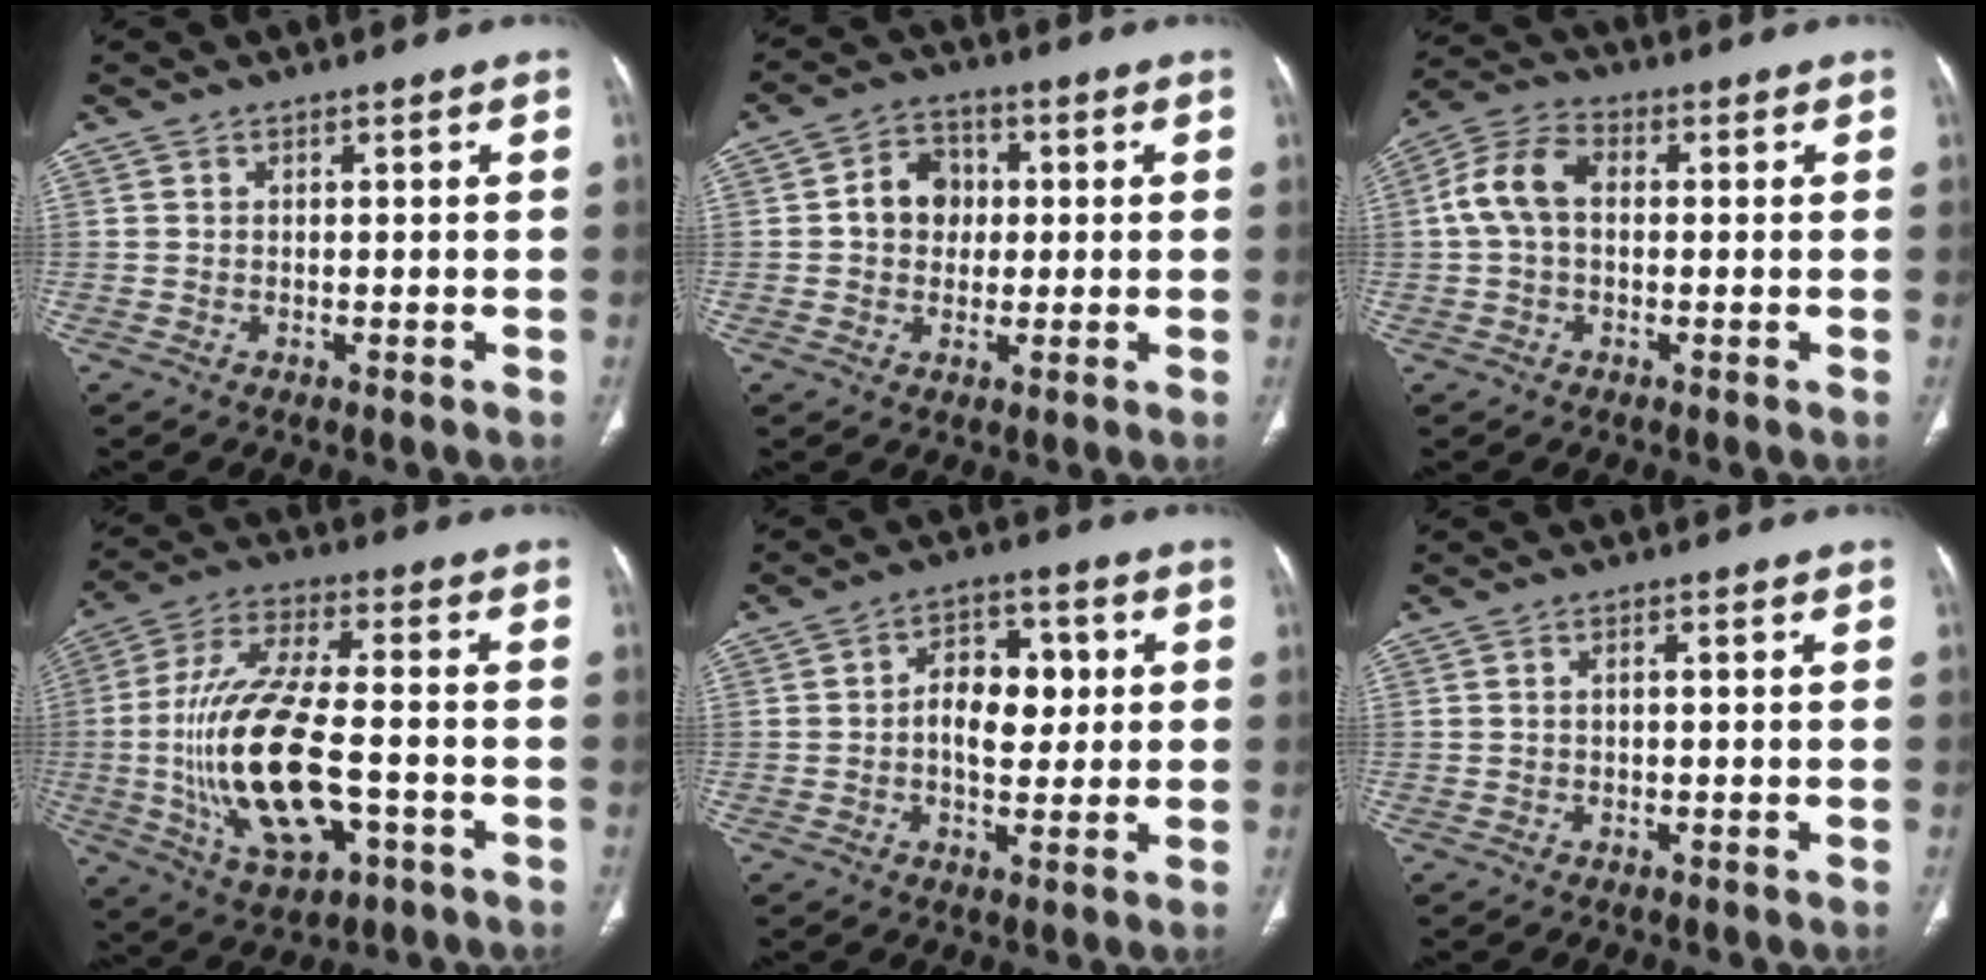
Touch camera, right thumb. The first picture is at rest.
{"total": 7.3, "force": [0.6, 6.2, 3.9], "torque": [-0.033, 0.013, 0.002]}
{"total": 8.3, "force": [0.5, 5.5, 6.2], "torque": [-0.127, 0.029, 0.003]}
{"total": 20.7, "force": [-4.0, 8.7, 18.4], "torque": [-0.371, 0.017, -0.060]}
{"total": 9.0, "force": [0.6, 5.7, 6.9], "torque": [-0.079, 0.015, 0.005]}
{"total": 0.7, "force": [-0.1, 0.4, 0.6], "torque": [-0.013, 0.002, -0.003]}